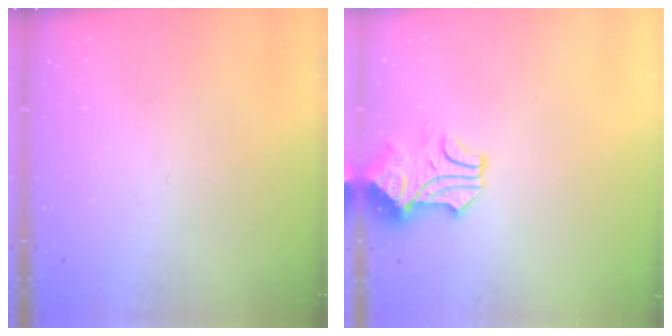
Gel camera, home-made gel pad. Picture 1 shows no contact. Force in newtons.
{"total": 1.0, "press": 0.5, "slide": 0.8}